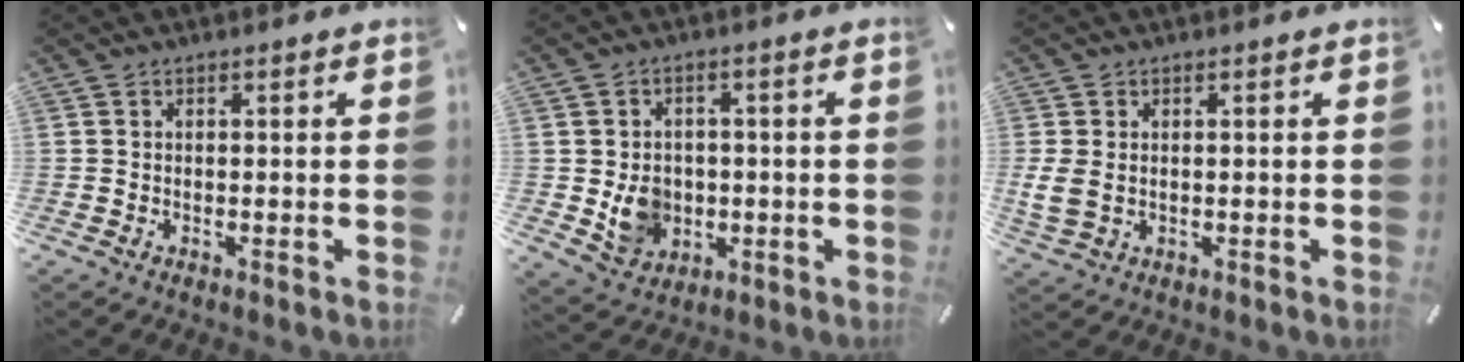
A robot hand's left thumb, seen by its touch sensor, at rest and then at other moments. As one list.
[{"total": 7.5, "force": [-0.9, 6.9, 2.9], "torque": [-0.056, 0.006, -0.014]}, {"total": 4.3, "force": [0.3, 3.1, 3.0], "torque": [-0.069, 0.002, 0.006]}]